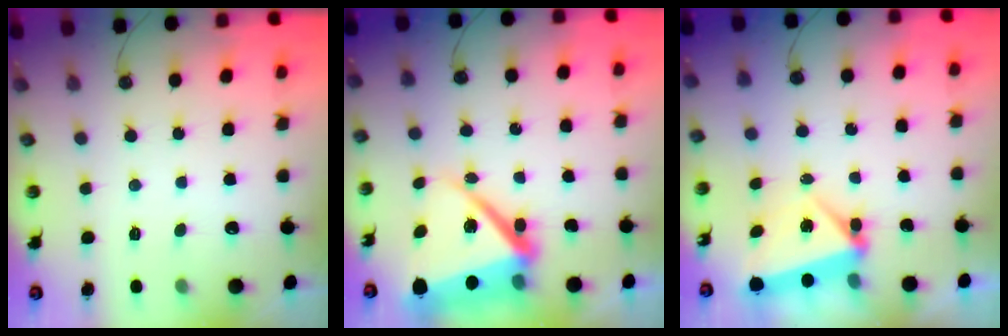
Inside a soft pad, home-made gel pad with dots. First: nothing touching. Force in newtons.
{"total": 17.1, "press": 17.0, "slide": 1.9}
{"total": 5.7, "press": 5.7, "slide": 0.7}